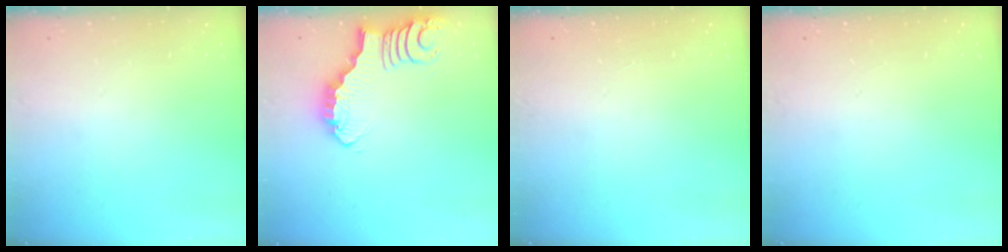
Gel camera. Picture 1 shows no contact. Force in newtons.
{"total": 2.9, "press": 2.9, "slide": 0.2}
{"total": 1.6, "press": 1.6, "slide": 0.3}
{"total": 0.0}